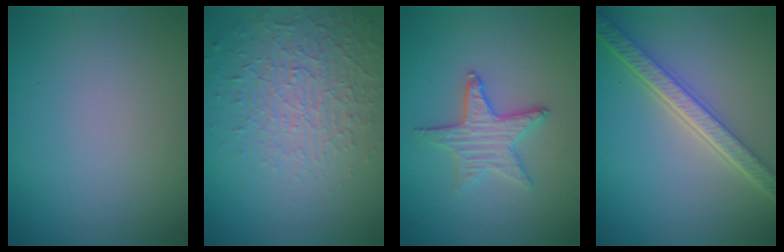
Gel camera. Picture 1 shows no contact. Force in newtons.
{"total": 4.8, "press": 3.1, "slide": 3.6}
{"total": 3.2, "press": 2.8, "slide": 1.5}
{"total": 5.3, "press": 4.0, "slide": 3.5}